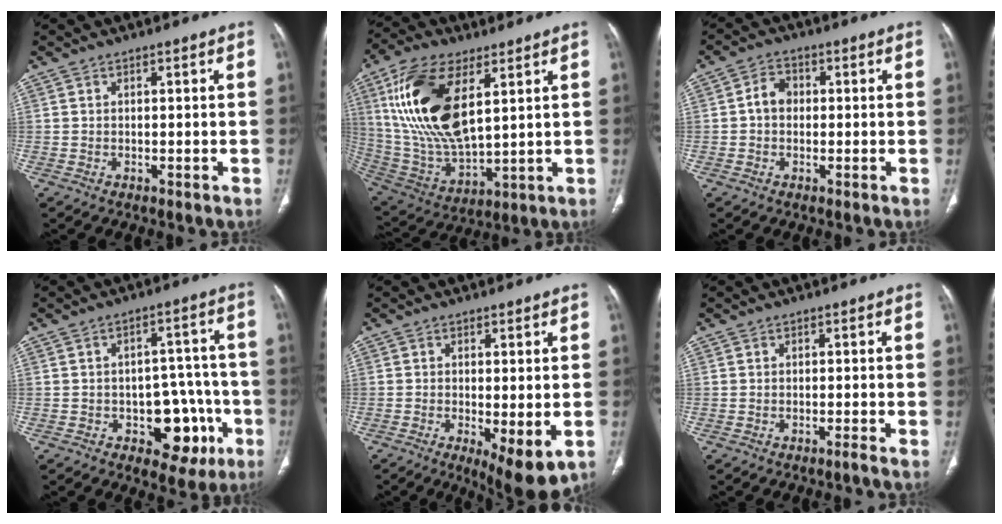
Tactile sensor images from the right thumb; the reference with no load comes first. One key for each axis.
{"total": 20.9, "fx": 7.1, "fy": 9.7, "fz": 17.0, "tx": -0.334, "ty": -0.031, "tz": 0.141}
{"total": 4.0, "fx": 0.1, "fy": 3.2, "fz": 2.3, "tx": -0.030, "ty": 0.014, "tz": -0.007}
{"total": 11.6, "fx": -4.2, "fy": 7.3, "fz": 8.1, "tx": -0.058, "ty": 0.035, "tz": -0.047}
{"total": 8.1, "fx": -2.2, "fy": 2.7, "fz": 7.3, "tx": -0.111, "ty": -0.023, "tz": -0.029}
{"total": 0.7, "fx": -0.5, "fy": -0.2, "fz": 0.4, "tx": -0.008, "ty": 0.002, "tz": -0.011}